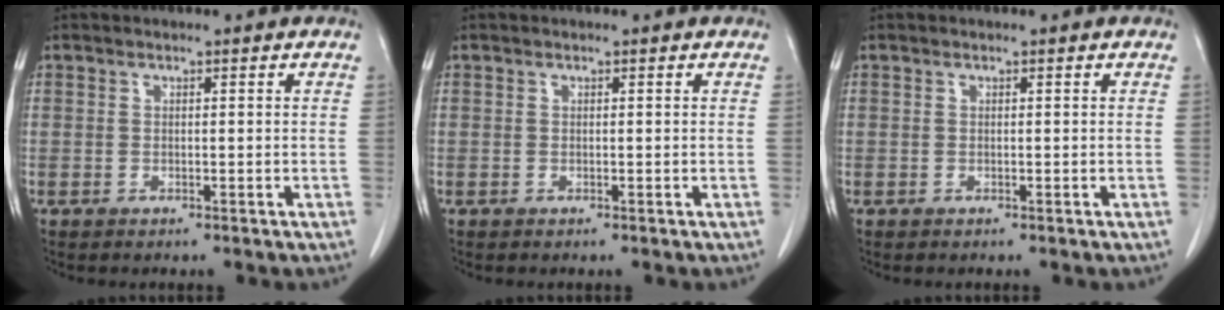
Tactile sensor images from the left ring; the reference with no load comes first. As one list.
[{"total": 0.0}, {"total": 0.0}]